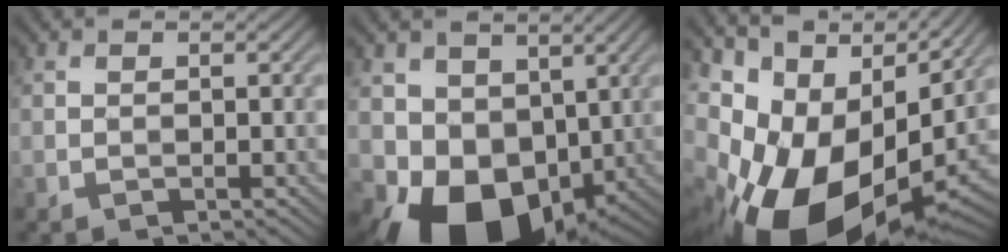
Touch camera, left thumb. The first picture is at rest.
{"total": 10.2, "force": [-0.4, 7.9, 6.5], "torque": [-0.119, -0.029, -0.004]}
{"total": 18.1, "force": [-2.2, 11.9, 13.5], "torque": [-0.263, -0.032, -0.021]}